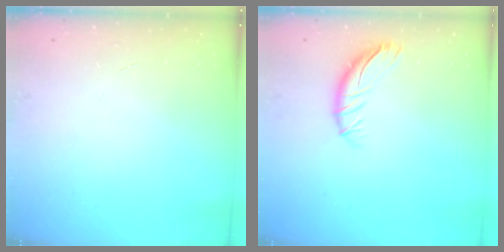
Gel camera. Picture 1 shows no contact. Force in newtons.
{"total": 8.7, "press": 8.6, "slide": 0.6}